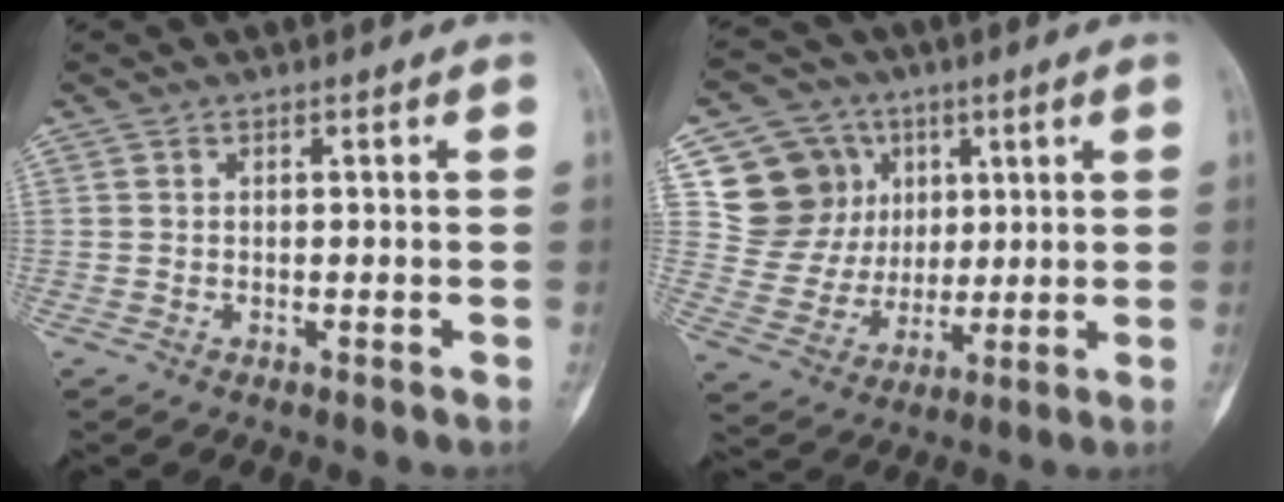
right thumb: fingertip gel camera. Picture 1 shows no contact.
{"total": 14.6, "force": [5.4, 13.0, 3.7], "torque": [-0.026, -0.003, 0.110]}